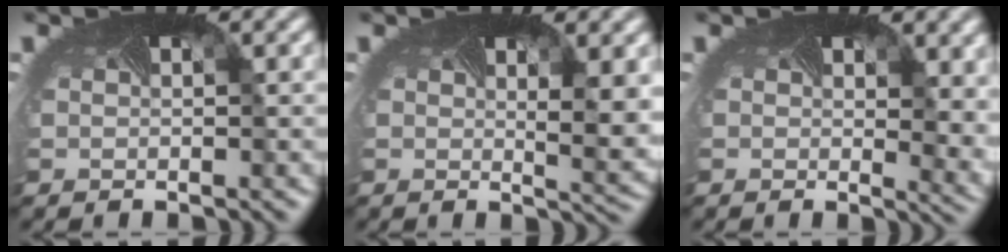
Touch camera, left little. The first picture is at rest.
{"total": 4.2, "force": [0.8, 1.3, 3.9], "torque": [-0.065, -0.018, 0.011]}
{"total": 5.1, "force": [1.6, 2.6, 4.1], "torque": [-0.063, -0.020, 0.025]}